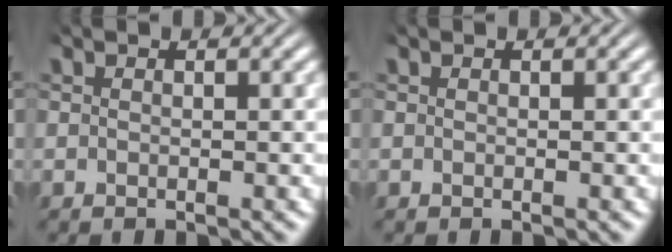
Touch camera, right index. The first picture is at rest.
{"total": 0.0}